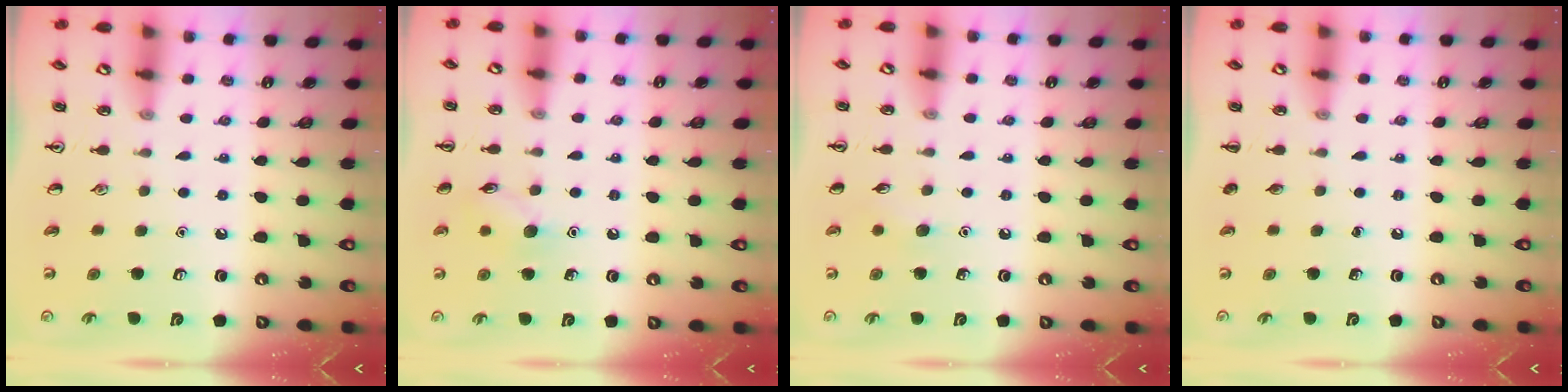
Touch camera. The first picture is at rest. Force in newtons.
{"total": 7.2, "press": 7.2, "slide": 0.5}
{"total": 4.5, "press": 4.2, "slide": 1.3}
{"total": 0.0}